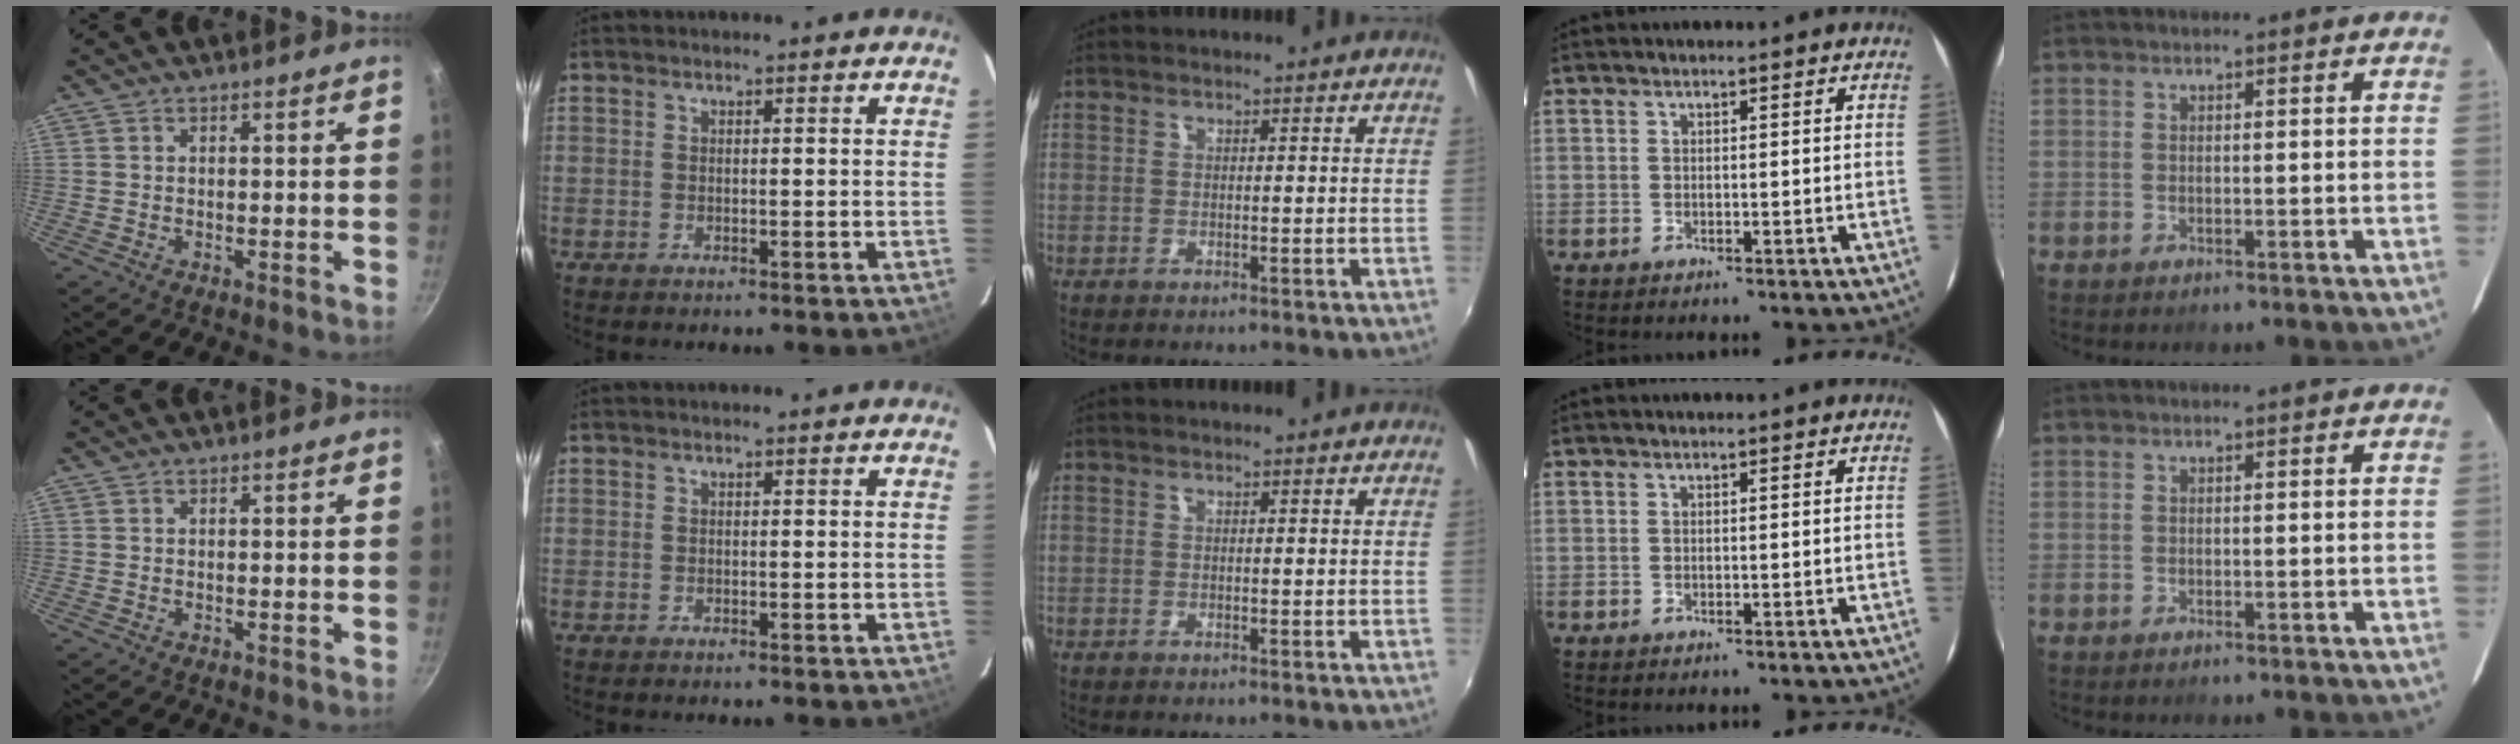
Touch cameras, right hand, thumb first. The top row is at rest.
{}